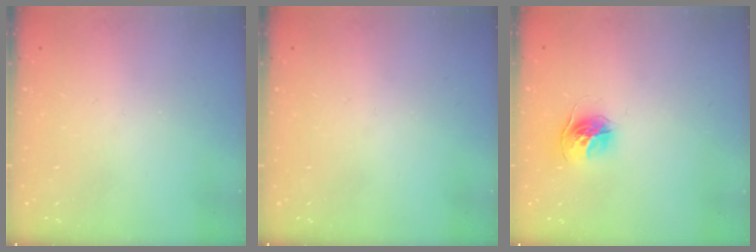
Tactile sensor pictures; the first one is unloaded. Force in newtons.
{"total": 0.0}
{"total": 11.1, "press": 11.1, "slide": 0.9}